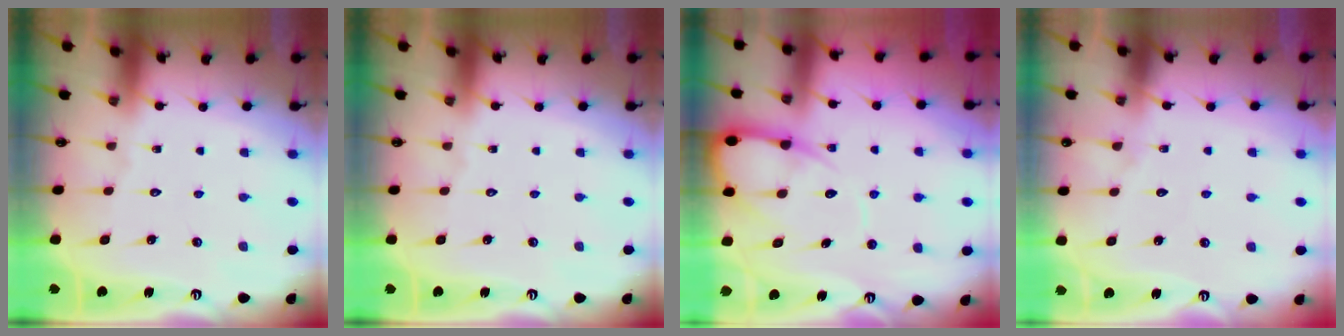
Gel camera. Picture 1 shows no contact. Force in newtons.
{"total": 0.0}
{"total": 8.6, "press": 8.6, "slide": 0.9}
{"total": 5.2, "press": 5.2, "slide": 0.6}